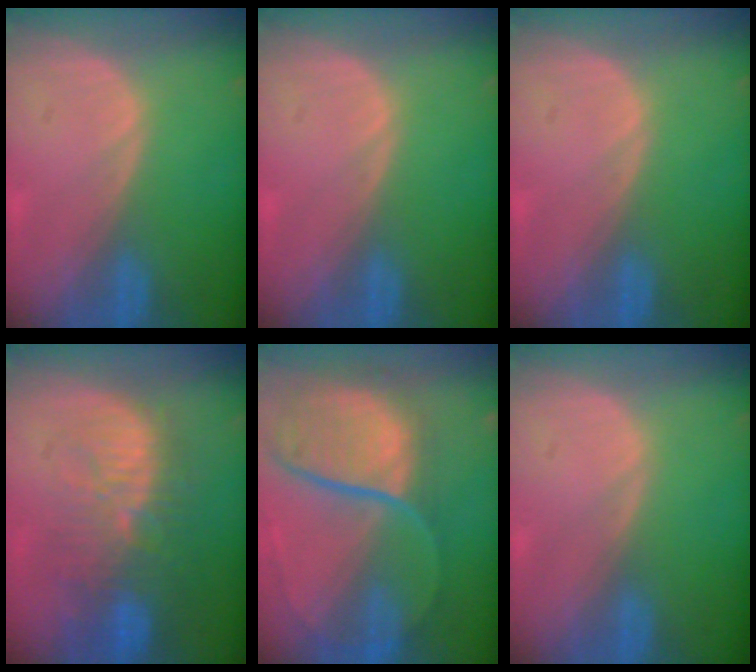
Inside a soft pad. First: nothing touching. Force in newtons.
{"total": 0.0}
{"total": 0.0}
{"total": 11.3, "press": 9.9, "slide": 5.3}
{"total": 11.7, "press": 9.7, "slide": 6.5}
{"total": 0.0}